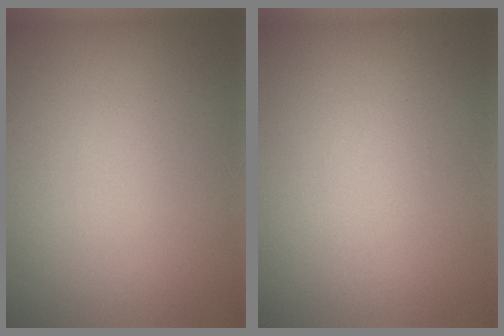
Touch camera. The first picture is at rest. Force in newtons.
{"total": 0.0}